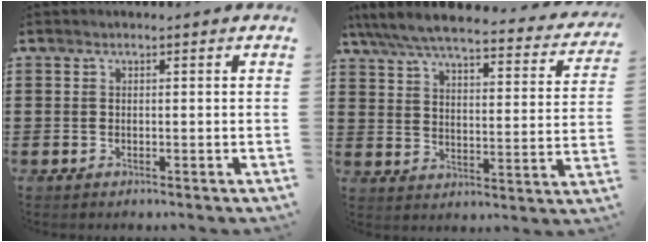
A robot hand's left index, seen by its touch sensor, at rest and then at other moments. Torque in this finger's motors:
{"motor_torque": [1.14, -1.00, 1.05, 0.21]}